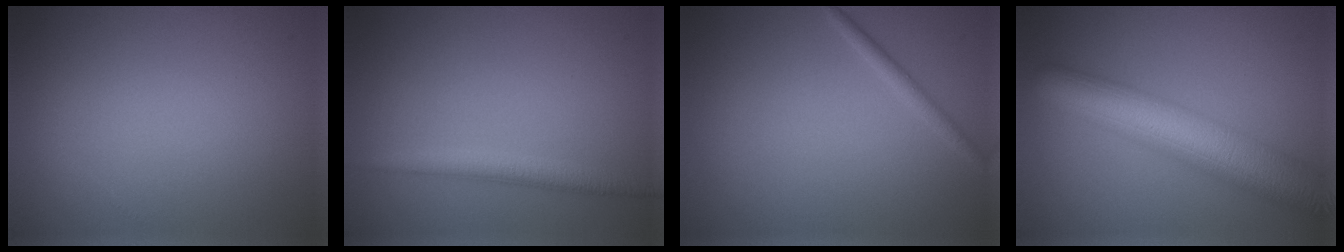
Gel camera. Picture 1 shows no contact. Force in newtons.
{"total": 2.4, "press": 2.4, "slide": 0.1}
{"total": 1.1, "press": 1.1, "slide": 0.0}
{"total": 9.3, "press": 9.3, "slide": 0.6}